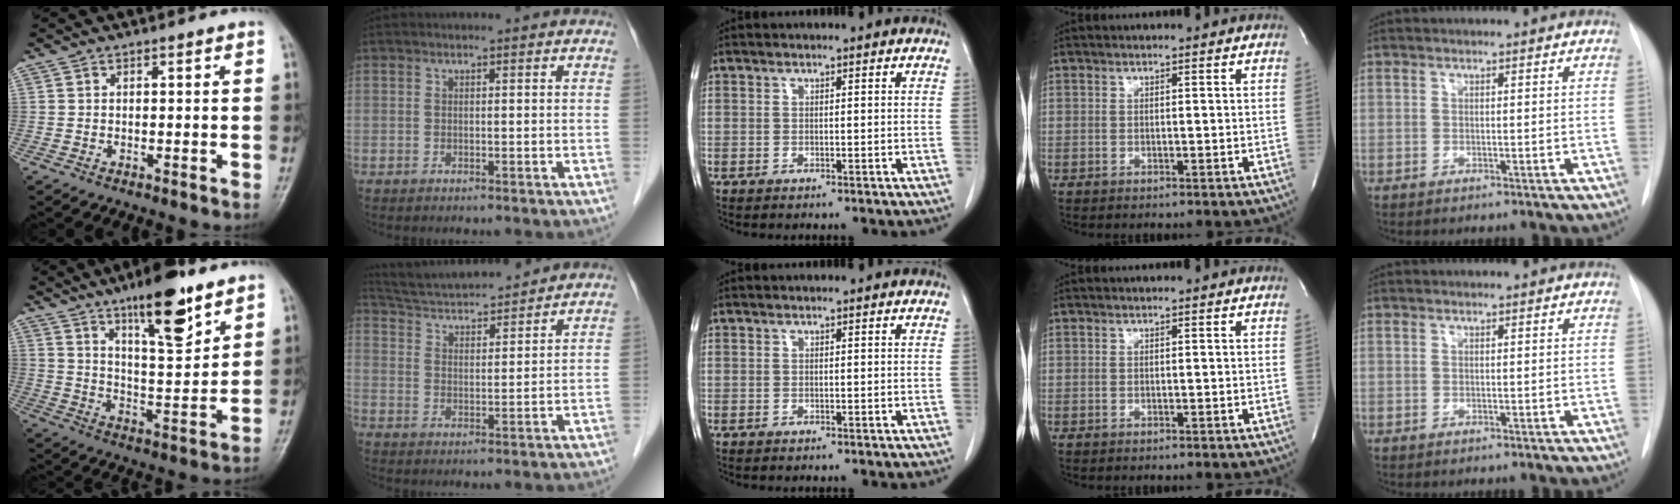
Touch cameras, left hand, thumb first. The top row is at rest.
{"thumb": {"total": 14.8, "force": [9.5, 4.1, 10.6], "torque": [-0.143, -0.057, 0.157]}, "index": {"total": 14.1, "force": [13.1, 1.7, 4.8], "torque": [-0.090, 0.024, 0.216]}}